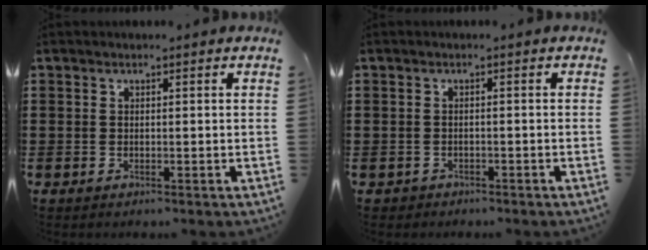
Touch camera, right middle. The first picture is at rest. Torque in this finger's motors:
{"motor_torque": [0.18, 0.32, -0.07, -0.01]}